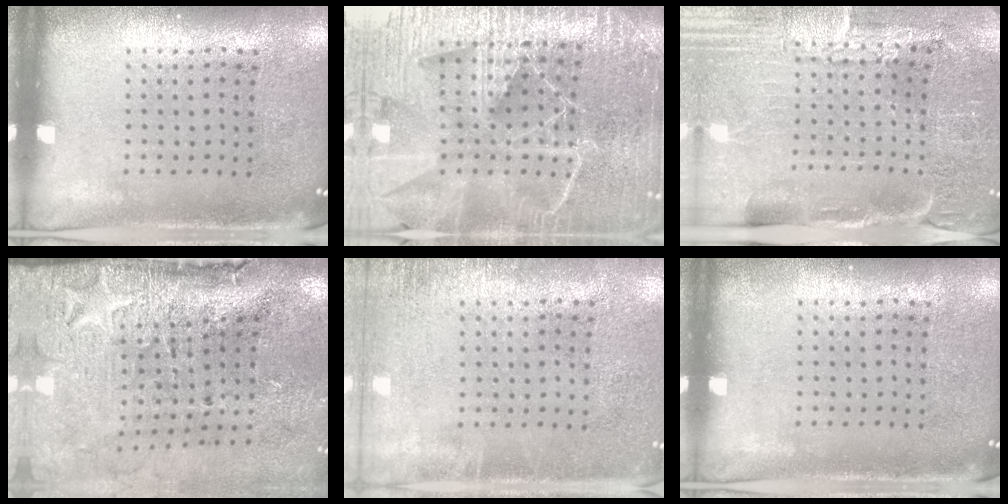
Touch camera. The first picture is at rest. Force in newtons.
{"total": 6.5, "press": 5.5, "slide": 3.3}
{"total": 3.7, "press": 3.7, "slide": 0.6}
{"total": 4.9, "press": 3.8, "slide": 3.1}
{"total": 1.4, "press": 1.4, "slide": 0.2}
{"total": 0.0}